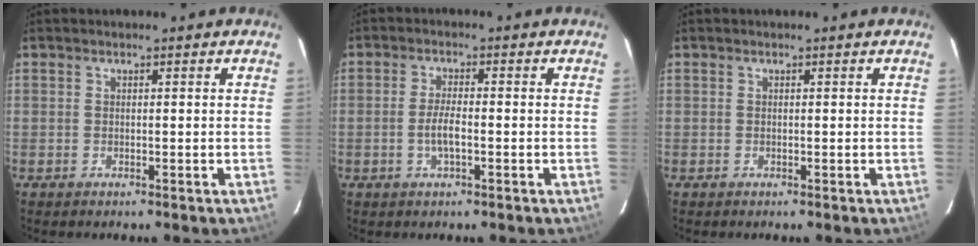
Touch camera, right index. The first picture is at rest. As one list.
[{"total": 3.5, "force": [-1.1, 0.9, 3.2], "torque": [-0.065, -0.002, -0.020]}, {"total": 0.0}]